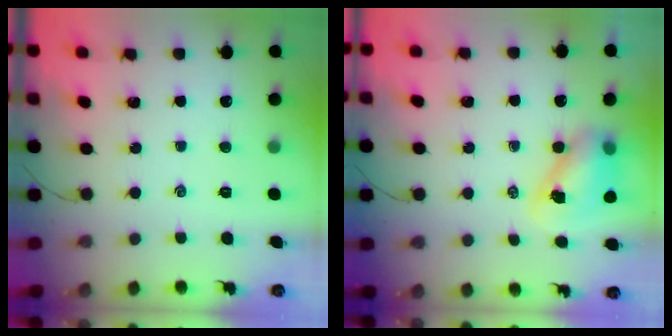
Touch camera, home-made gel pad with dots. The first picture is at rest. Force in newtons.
{"total": 8.2, "press": 8.0, "slide": 1.6}